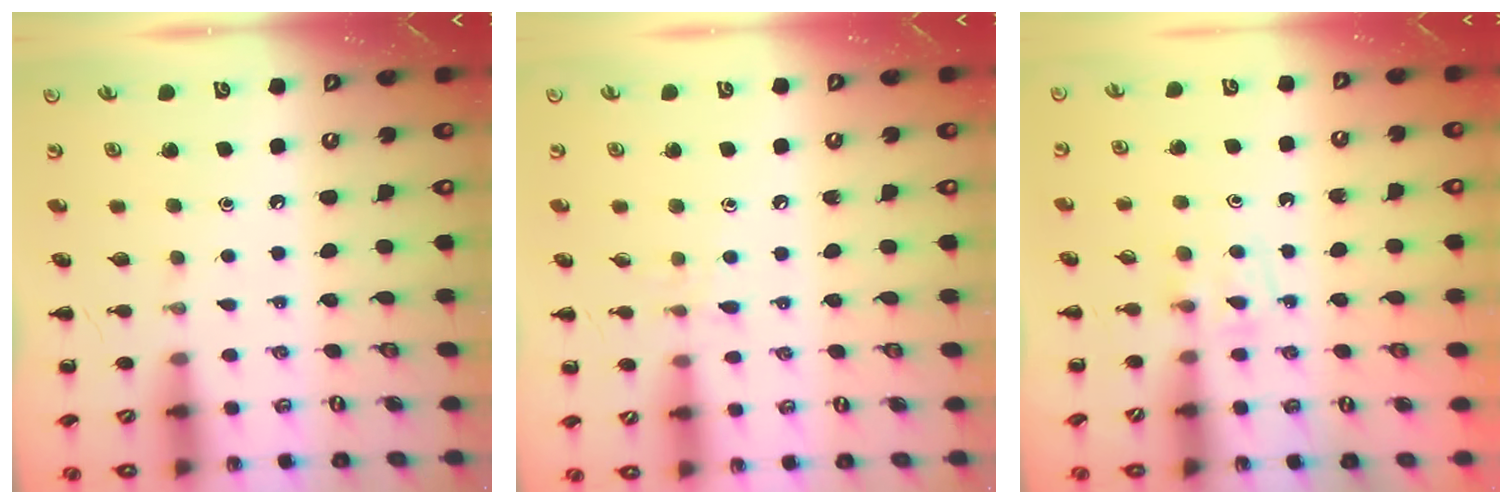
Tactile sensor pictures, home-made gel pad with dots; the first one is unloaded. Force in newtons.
{"total": 5.4, "press": 4.9, "slide": 2.1}
{"total": 4.0, "press": 3.7, "slide": 1.5}